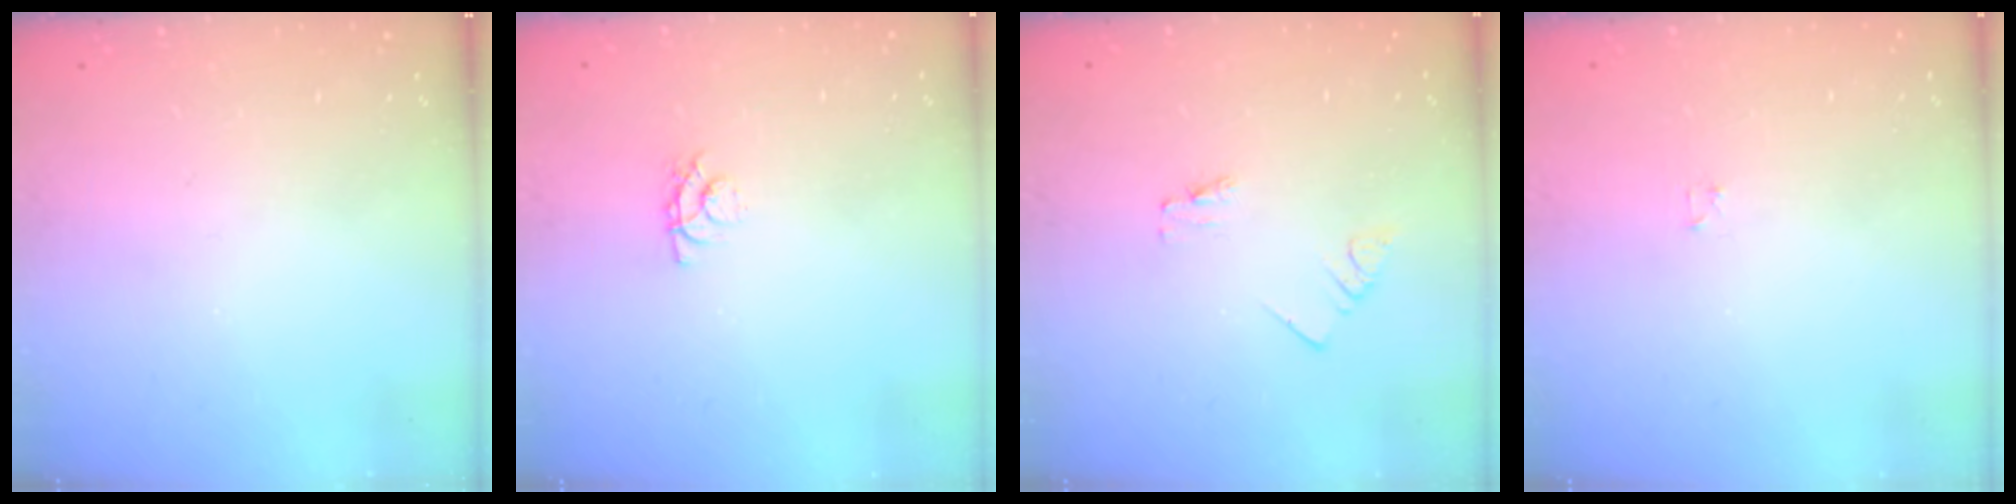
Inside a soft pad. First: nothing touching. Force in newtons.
{"total": 3.6, "press": 3.6, "slide": 0.4}
{"total": 0.0}
{"total": 1.2, "press": 1.2, "slide": 0.2}